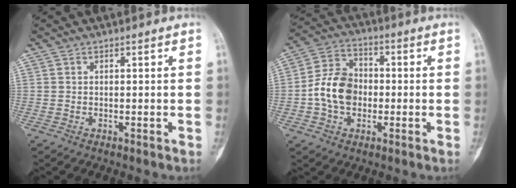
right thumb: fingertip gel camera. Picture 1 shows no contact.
{"total": 10.7, "force": [-1.3, 8.1, 6.9], "torque": [-0.111, 0.028, -0.034]}